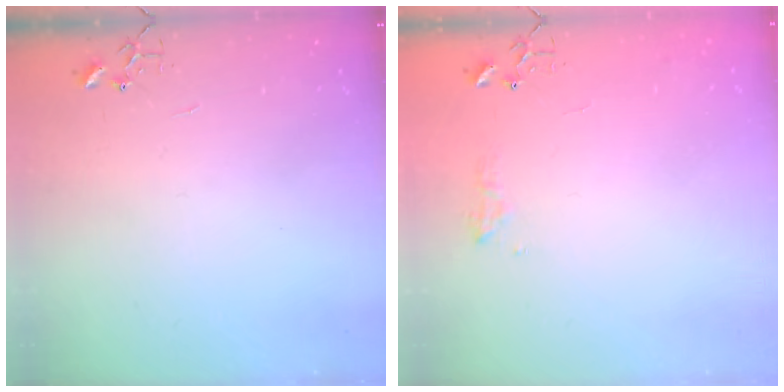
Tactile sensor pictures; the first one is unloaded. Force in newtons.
{"total": 7.6, "press": 7.6, "slide": 0.8}